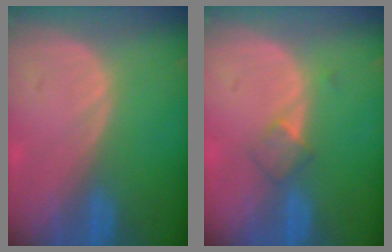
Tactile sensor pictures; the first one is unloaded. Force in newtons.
{"total": 2.7, "press": 2.4, "slide": 1.1}